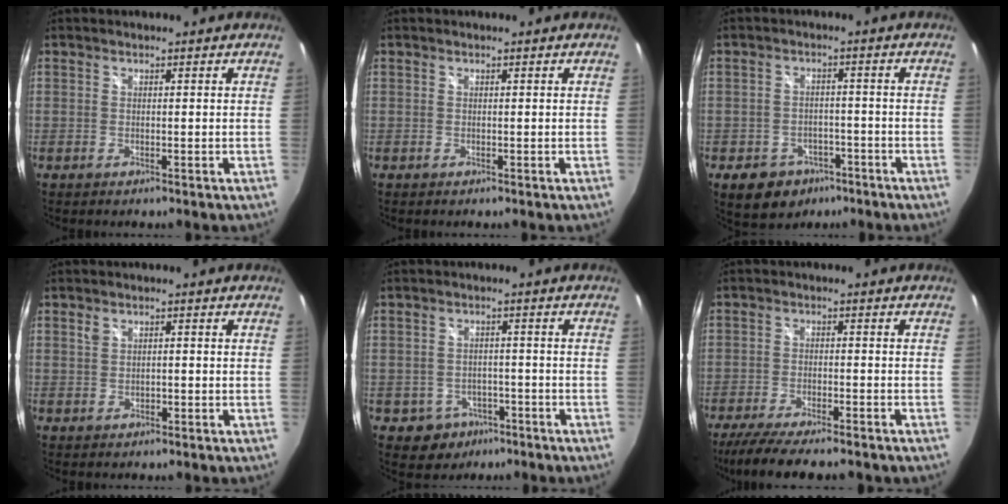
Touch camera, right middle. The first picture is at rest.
{"total": 0.0}
{"total": 9.3, "force": [-5.3, 6.8, 3.3], "torque": [-0.082, 0.015, -0.060]}
{"total": 1.4, "force": [0.0, 1.2, 0.9], "torque": [-0.014, 0.003, 0.000]}
{"total": 5.7, "force": [-3.1, 4.6, 1.1], "torque": [-0.034, 0.014, -0.031]}
{"total": 12.1, "force": [-10.1, 2.1, 6.5], "torque": [-0.138, -0.034, -0.159]}